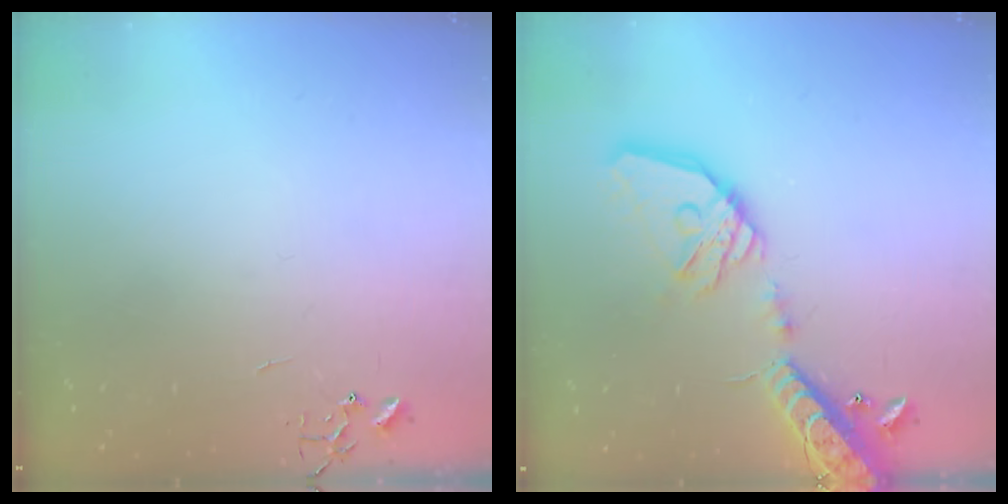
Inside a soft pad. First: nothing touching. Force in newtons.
{"total": 21.3, "press": 20.9, "slide": 3.7}